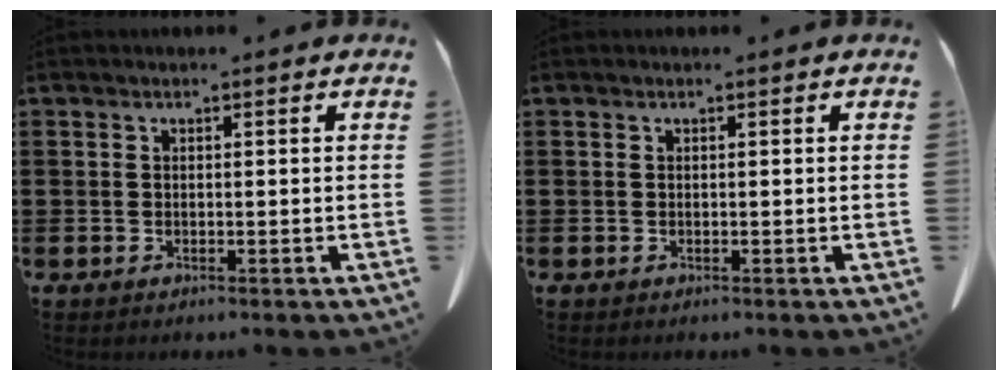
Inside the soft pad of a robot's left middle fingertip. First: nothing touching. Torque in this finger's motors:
{"motor_torque": [0.00, 0.00, -0.02, 0.00]}